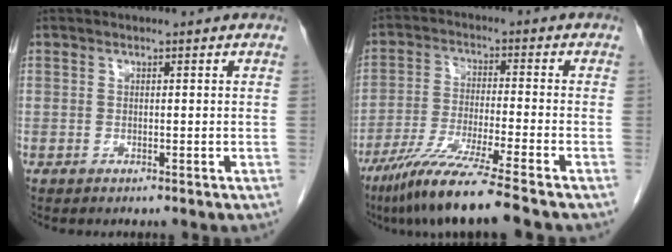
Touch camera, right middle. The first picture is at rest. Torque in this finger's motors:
{"motor_torque": [1.18, -0.95, 0.22, 0.11]}